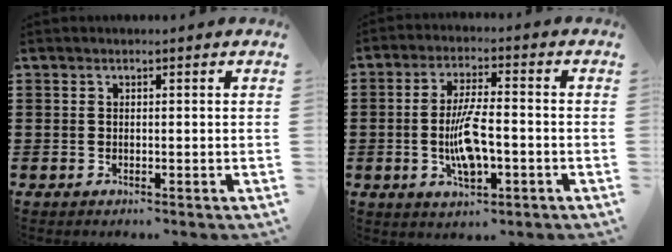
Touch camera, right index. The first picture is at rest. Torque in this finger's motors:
{"motor_torque": [0.49, -0.08, 0.37, 0.14]}